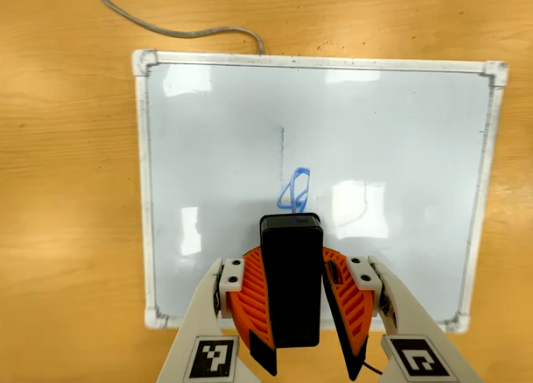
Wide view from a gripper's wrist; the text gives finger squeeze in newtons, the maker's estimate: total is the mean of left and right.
{"total": 8.3, "left": 8.4, "right": 8.2}